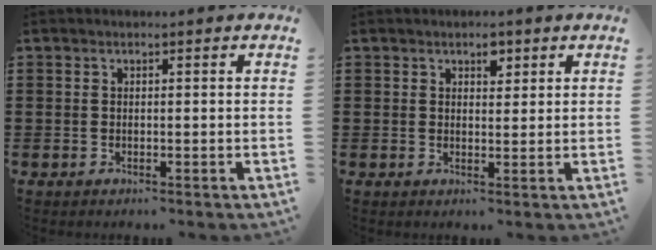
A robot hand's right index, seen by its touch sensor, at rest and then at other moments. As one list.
[{"total": 2.5, "force": [1.6, 1.3, 1.4], "torque": [-0.015, -0.002, 0.026]}]